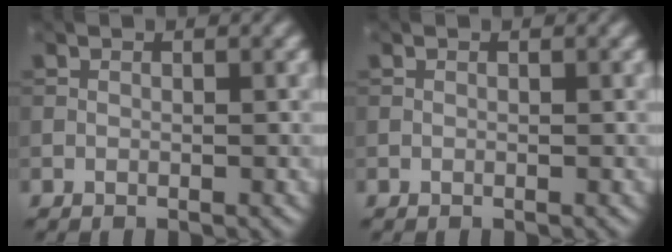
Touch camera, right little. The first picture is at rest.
{"total": 0.0}